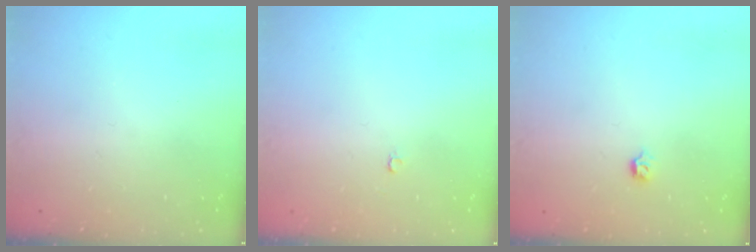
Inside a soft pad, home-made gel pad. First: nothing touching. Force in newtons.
{"total": 2.1, "press": 2.1, "slide": 0.2}
{"total": 2.8, "press": 2.7, "slide": 0.8}